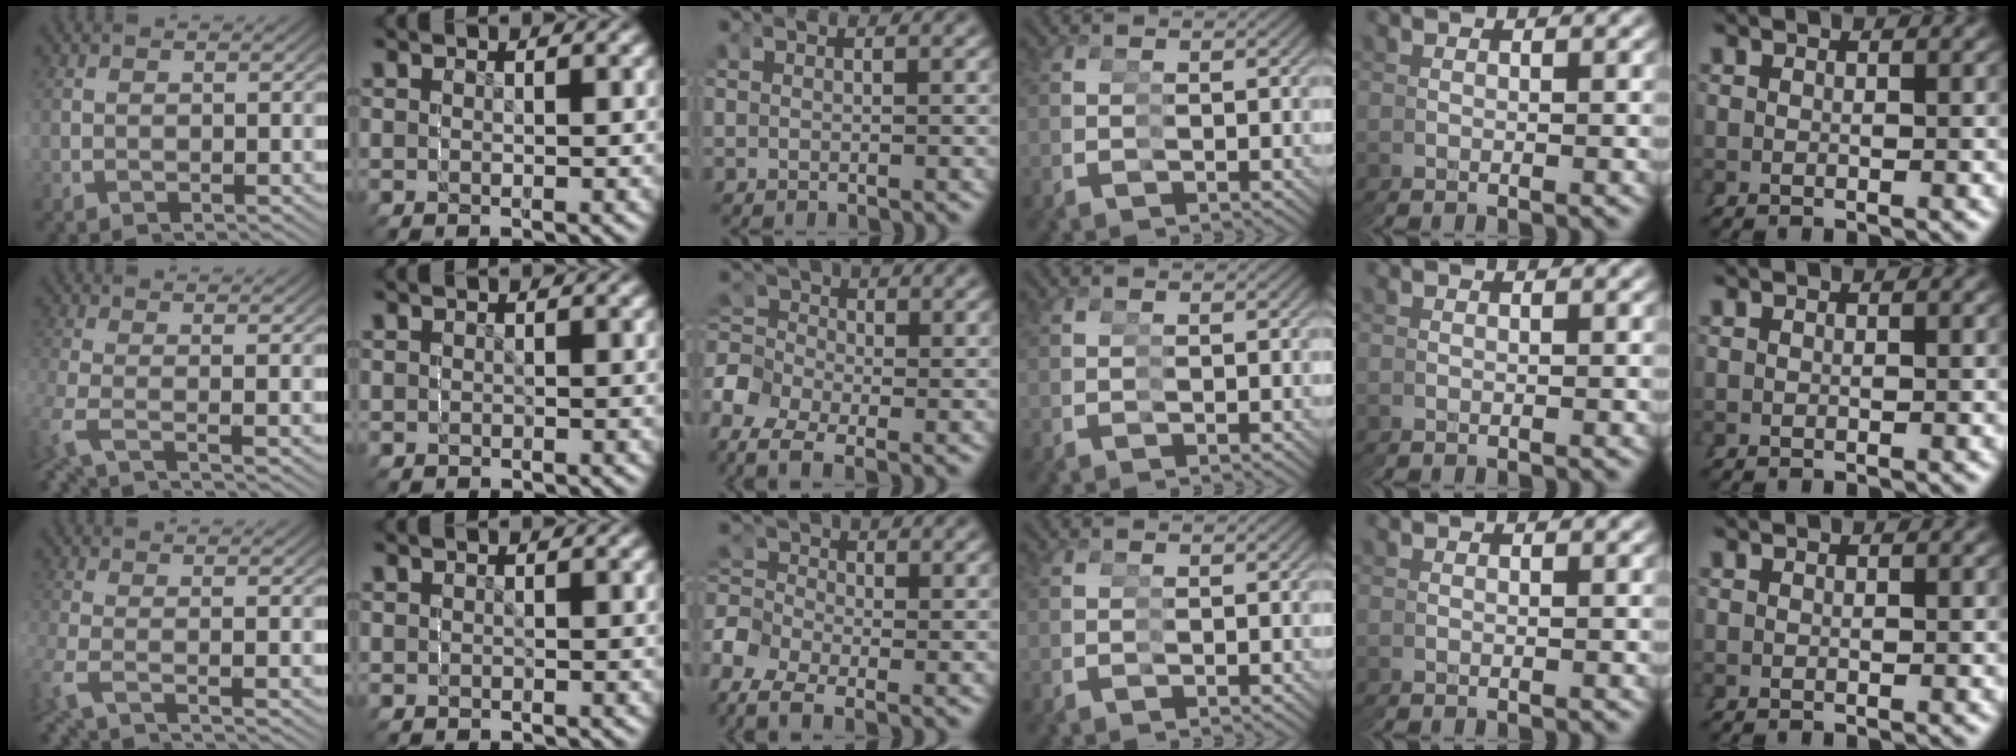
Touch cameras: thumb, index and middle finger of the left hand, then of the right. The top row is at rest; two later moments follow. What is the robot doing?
{"motion": "grasp_and_lifting", "object": "stress ball aka squeeze ball"}